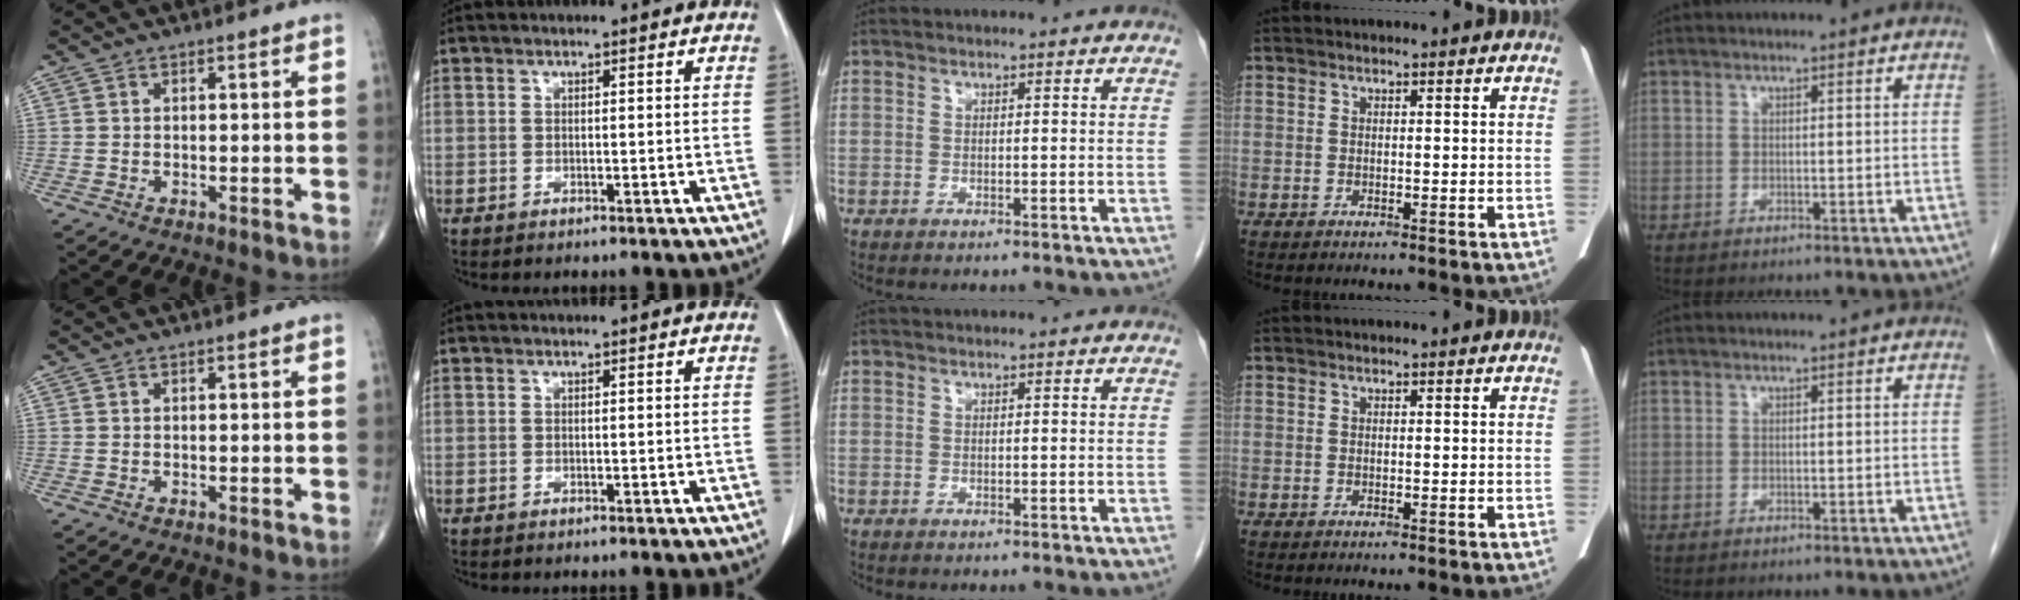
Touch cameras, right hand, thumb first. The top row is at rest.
{}